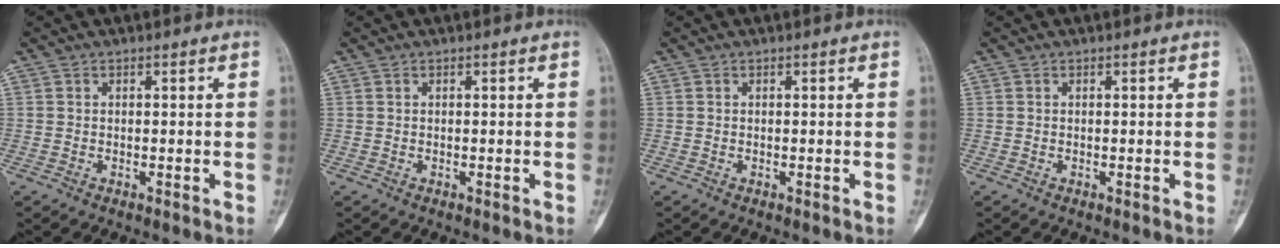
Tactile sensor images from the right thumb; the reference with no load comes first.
{"total": 0.0}
{"total": 0.0}
{"total": 0.0}